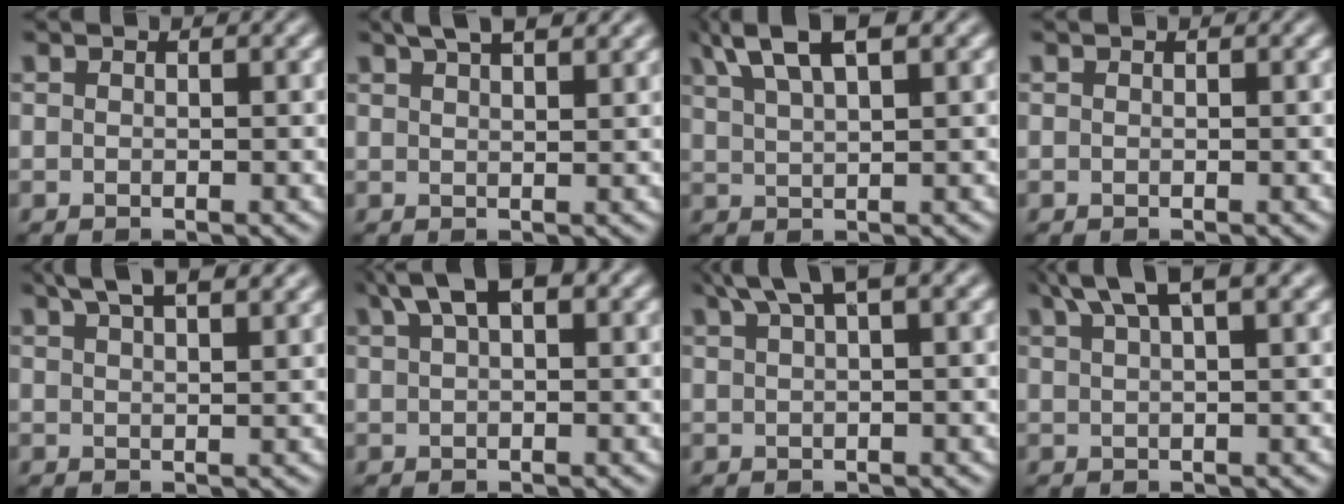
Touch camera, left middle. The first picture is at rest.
{"total": 4.9, "force": [3.5, 1.6, 3.0], "torque": [-0.023, 0.021, 0.032]}
{"total": 5.6, "force": [3.6, 1.6, 4.0], "torque": [-0.070, 0.015, 0.065]}
{"total": 0.0}
{"total": 5.6, "force": [4.0, 1.7, 3.5], "torque": [-0.032, 0.024, 0.040]}
{"total": 4.7, "force": [2.6, 1.8, 3.5], "torque": [-0.058, 0.017, 0.043]}
{"total": 4.2, "force": [2.7, 0.8, 3.0], "torque": [-0.049, 0.019, 0.049]}
{"total": 4.7, "force": [3.2, 0.9, 3.4], "torque": [-0.049, 0.017, 0.054]}